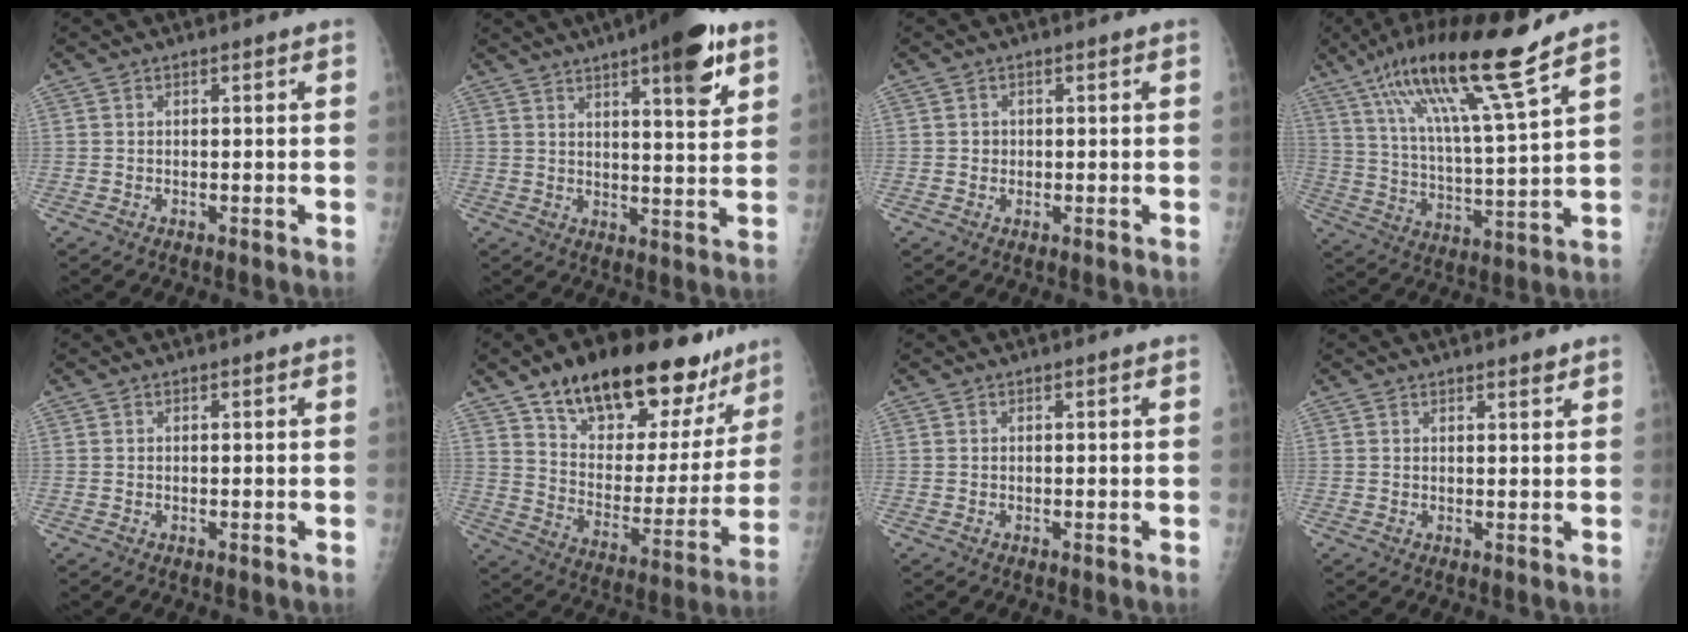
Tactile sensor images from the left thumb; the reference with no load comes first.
{"total": 13.8, "force": [7.9, 3.3, 10.8], "torque": [-0.135, -0.032, 0.108]}
{"total": 1.3, "force": [0.1, 1.3, 0.3], "torque": [0.002, 0.003, 0.001]}
{"total": 18.1, "force": [12.3, 1.0, 13.3], "torque": [-0.227, -0.052, 0.216]}
{"total": 0.0}
{"total": 27.4, "force": [18.8, 12.4, 15.6], "torque": [-0.189, -0.059, 0.292]}
{"total": 0.0}
{"total": 1.6, "force": [1.4, 0.4, 0.7], "torque": [-0.006, -0.010, 0.020]}